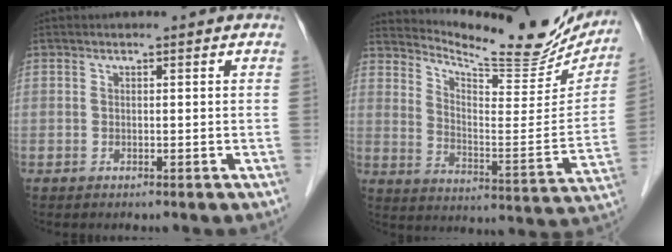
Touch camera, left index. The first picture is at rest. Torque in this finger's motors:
{"motor_torque": [-0.04, -0.28, 0.08, 0.01]}